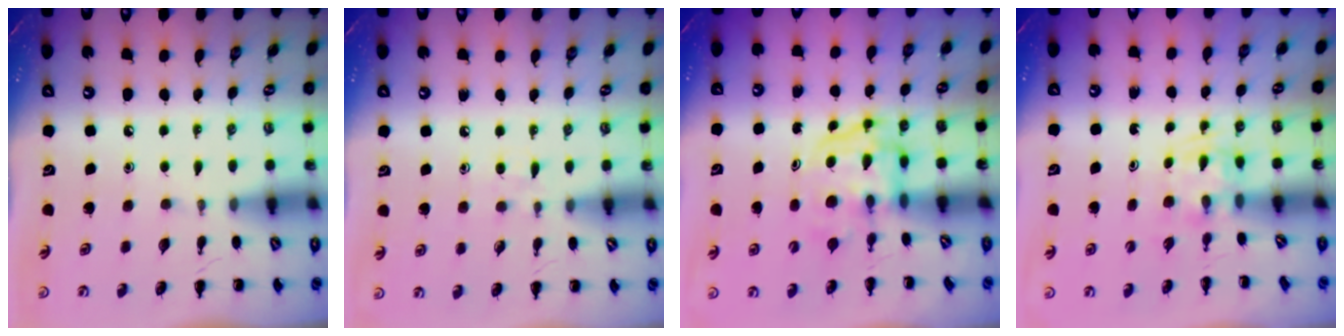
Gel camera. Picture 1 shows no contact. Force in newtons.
{"total": 3.5, "press": 3.2, "slide": 1.6}
{"total": 3.8, "press": 3.7, "slide": 0.6}
{"total": 1.5, "press": 1.4, "slide": 0.7}